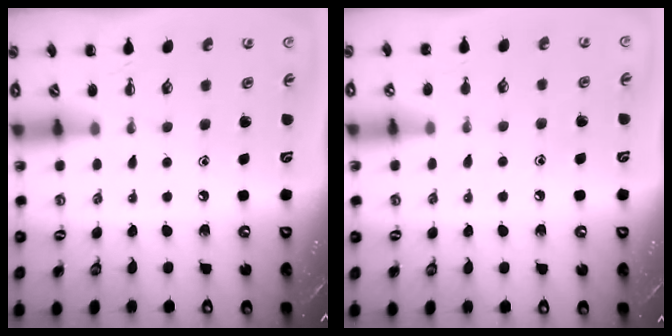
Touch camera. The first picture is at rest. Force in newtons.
{"total": 7.3, "press": 6.9, "slide": 2.4}